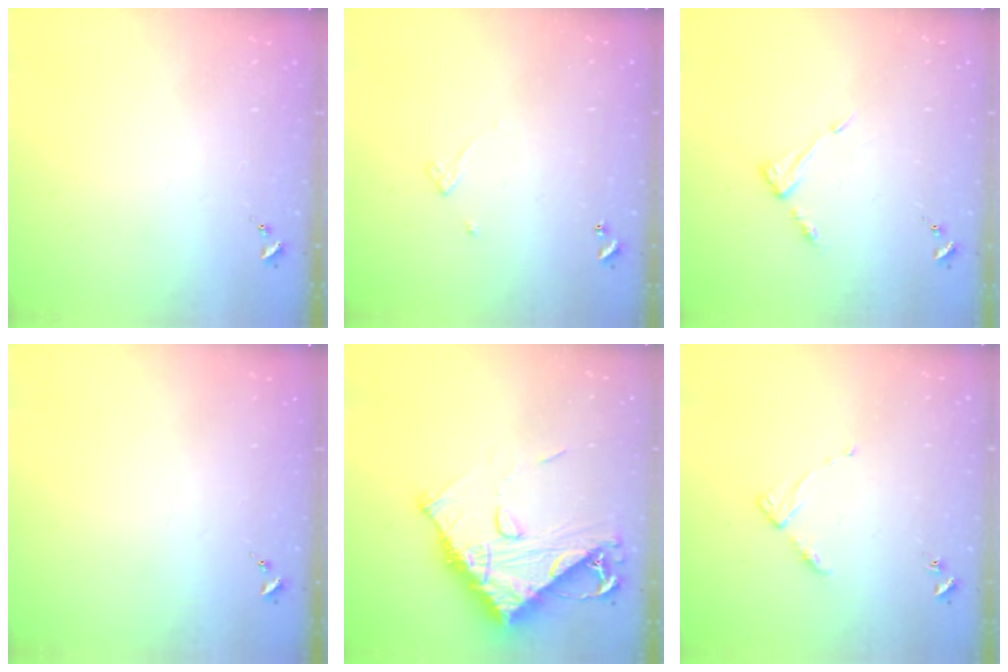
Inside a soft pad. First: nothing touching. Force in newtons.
{"total": 2.6, "press": 2.6, "slide": 0.2}
{"total": 5.6, "press": 5.6, "slide": 0.3}
{"total": 0.0}
{"total": 15.0, "press": 14.9, "slide": 1.4}
{"total": 4.5, "press": 4.4, "slide": 0.6}